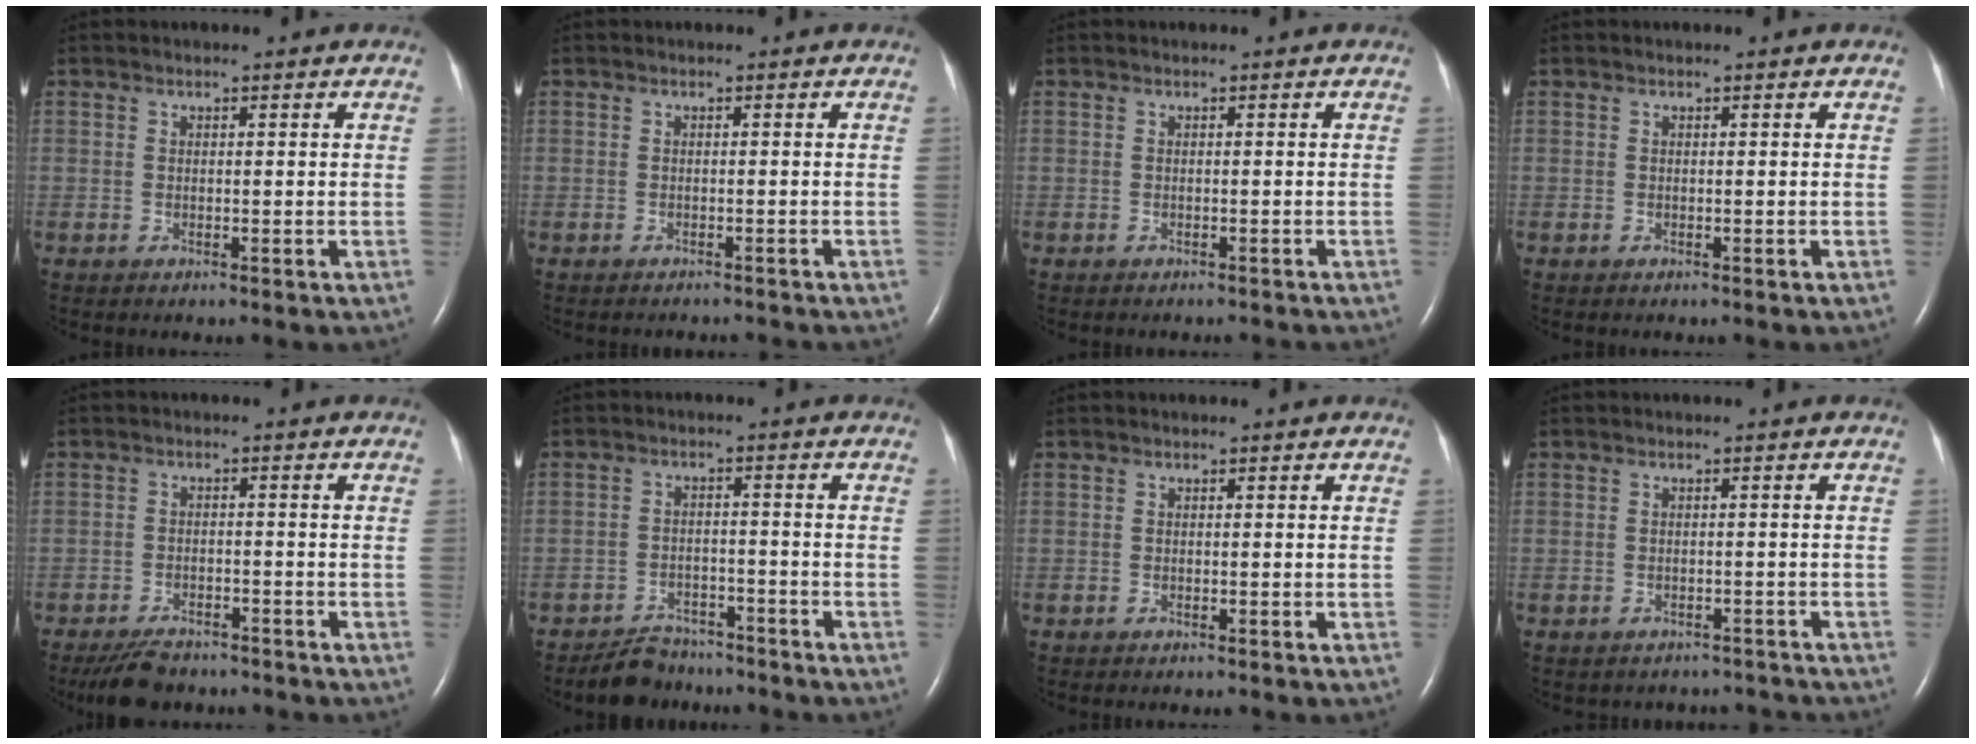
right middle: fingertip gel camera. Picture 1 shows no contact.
{"total": 3.2, "force": [-3.1, 0.5, 0.7], "torque": [-0.007, -0.006, -0.035]}
{"total": 2.4, "force": [-2.2, 0.5, 0.7], "torque": [-0.013, -0.003, -0.025]}
{"total": 0.0}
{"total": 6.0, "force": [-5.2, 2.1, 2.2], "torque": [-0.043, -0.011, -0.085]}
{"total": 5.0, "force": [-4.4, 2.2, 0.4], "torque": [-0.014, -0.001, -0.074]}
{"total": 0.0}
{"total": 5.0, "force": [-4.6, 2.2, 0.2], "torque": [-0.002, 0.010, -0.043]}